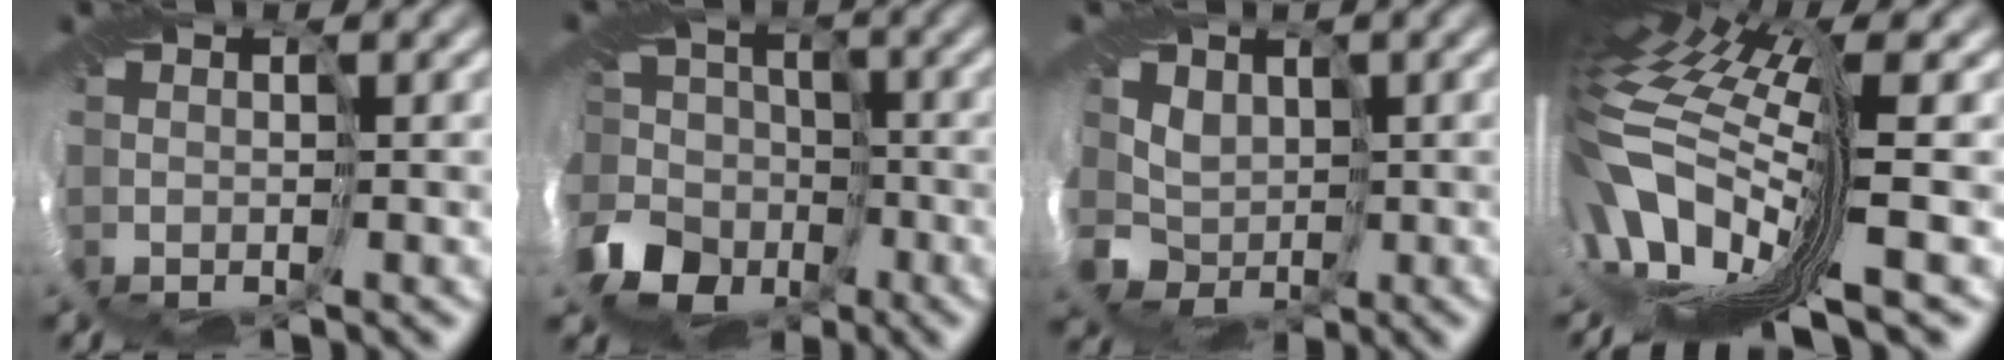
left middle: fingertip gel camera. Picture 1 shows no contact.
{"total": 11.5, "force": [-5.2, 9.2, 4.5], "torque": [-0.097, -0.020, -0.114]}
{"total": 3.0, "force": [-0.1, 3.0, 0.3], "torque": [-0.003, -0.006, -0.016]}
{"total": 15.0, "force": [-2.4, 5.8, 13.6], "torque": [-0.296, -0.055, -0.012]}